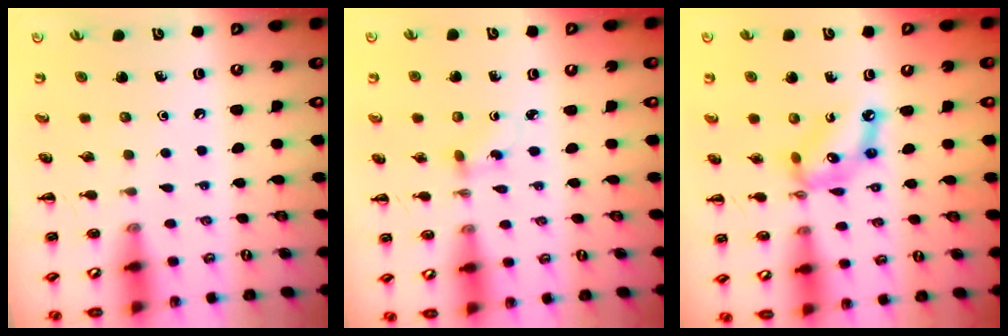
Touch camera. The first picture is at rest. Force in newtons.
{"total": 1.8, "press": 1.7, "slide": 0.8}
{"total": 11.1, "press": 10.7, "slide": 2.8}